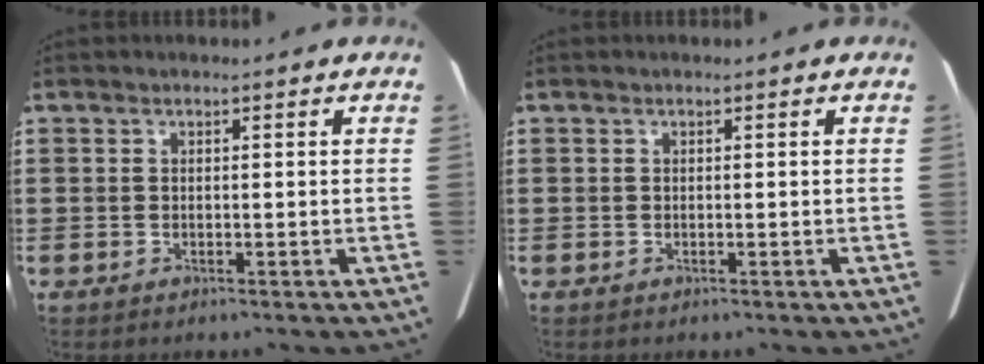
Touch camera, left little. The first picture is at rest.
{"total": 0.0}